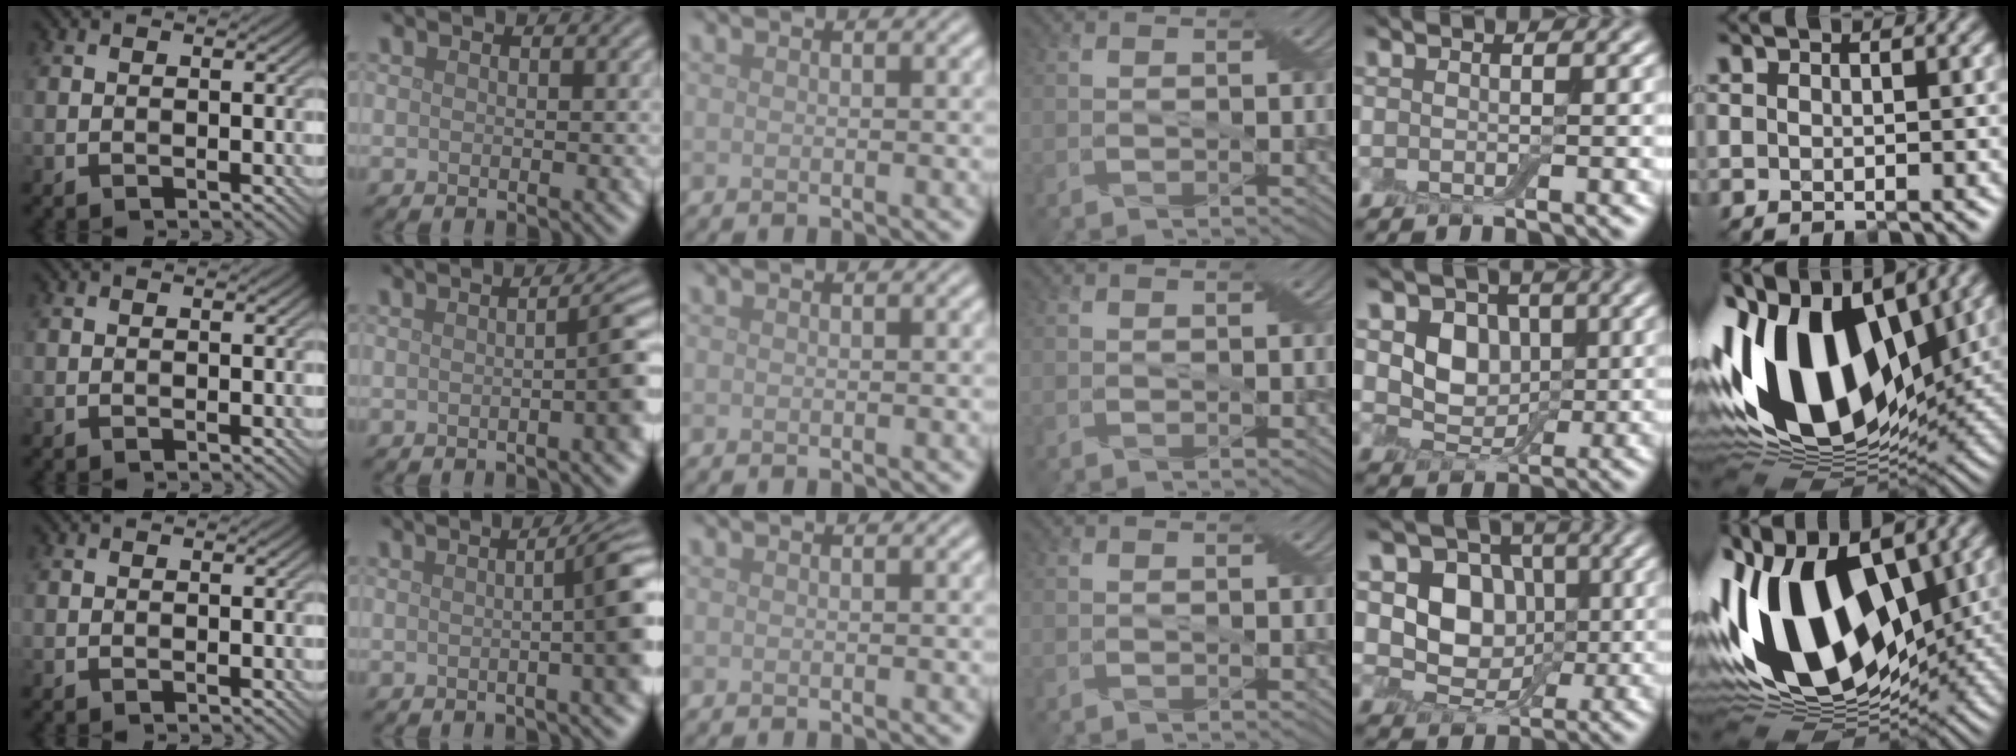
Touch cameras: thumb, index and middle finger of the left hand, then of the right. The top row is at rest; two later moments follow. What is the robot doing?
{"motion": "extract", "object": "drawer"}